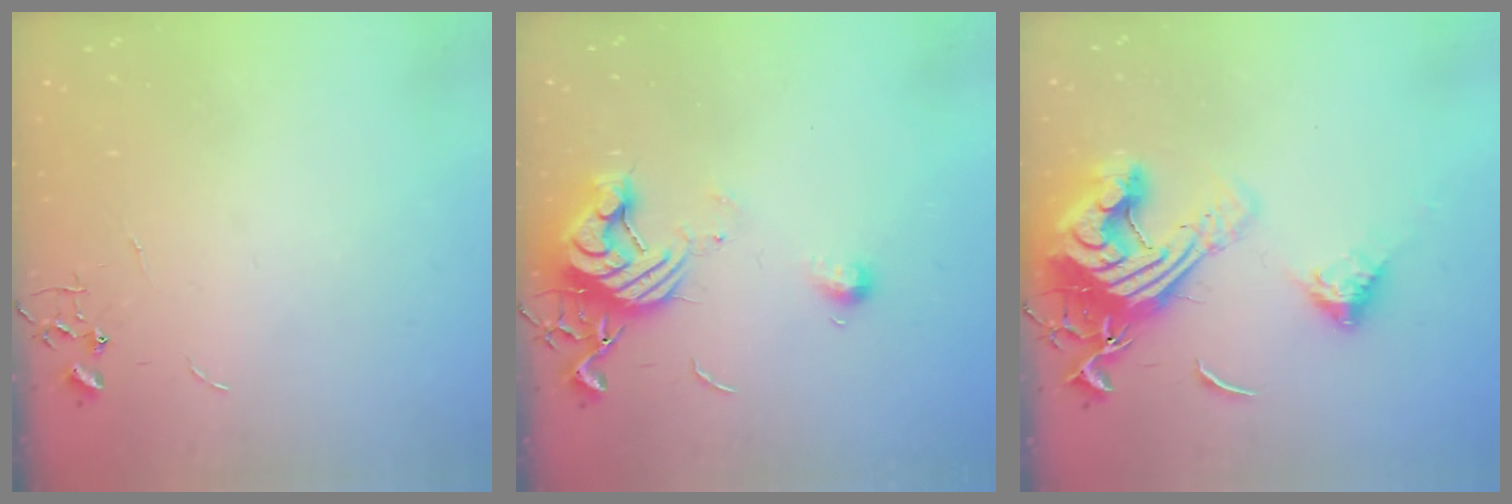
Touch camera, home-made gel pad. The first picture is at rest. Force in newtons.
{"total": 12.6, "press": 12.5, "slide": 0.9}
{"total": 20.9, "press": 20.7, "slide": 2.4}